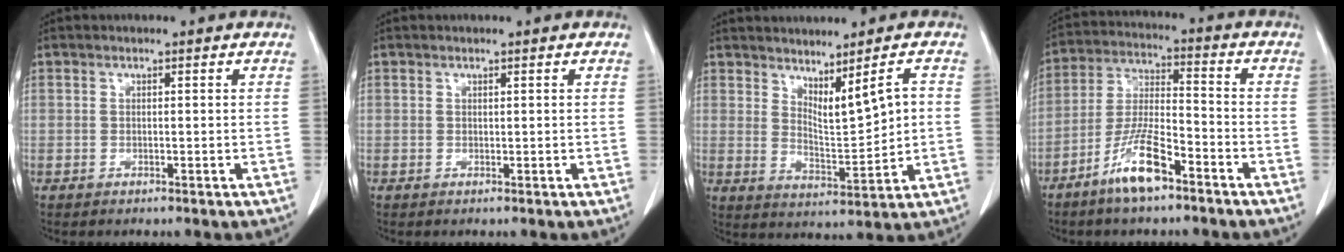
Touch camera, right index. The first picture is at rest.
{"total": 0.0}
{"total": 6.5, "force": [2.0, 1.1, 6.1], "torque": [-0.105, -0.006, 0.049]}
{"total": 10.1, "force": [-6.5, 1.9, 7.5], "torque": [-0.156, -0.010, -0.126]}